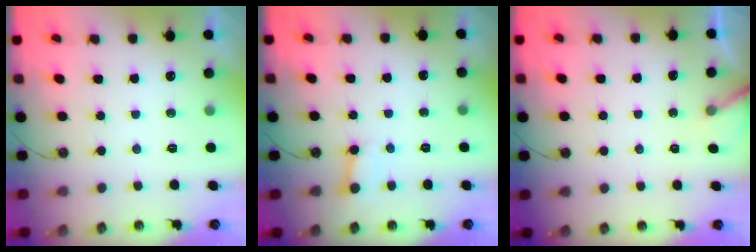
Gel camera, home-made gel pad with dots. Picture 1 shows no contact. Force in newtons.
{"total": 2.3, "press": 2.3, "slide": 0.1}
{"total": 5.4, "press": 5.4, "slide": 0.5}